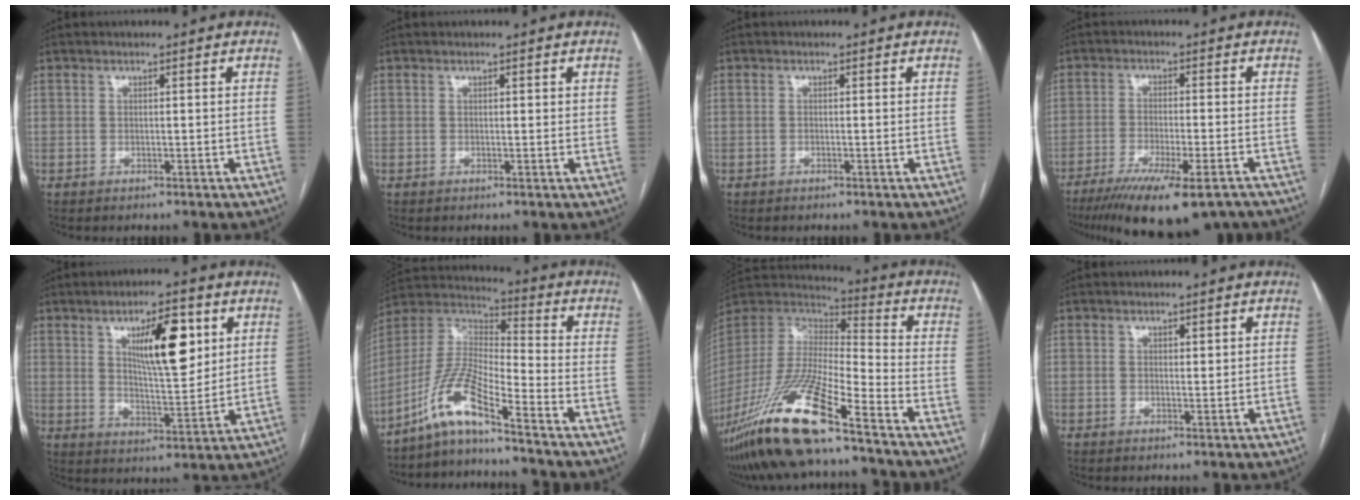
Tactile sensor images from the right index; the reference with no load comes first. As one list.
[{"total": 1.0, "force": [0.5, 0.4, 0.7], "torque": [-0.008, -0.001, 0.005]}, {"total": 0.0}, {"total": 16.9, "force": [-12.8, 3.0, 10.7], "torque": [-0.142, -0.032, -0.193]}, {"total": 11.2, "force": [4.4, 3.0, 9.9], "torque": [-0.161, 0.001, 0.076]}, {"total": 10.1, "force": [-7.6, 0.0, 6.7], "torque": [-0.150, 0.009, -0.149]}, {"total": 21.8, "force": [-14.9, 2.1, 15.8], "torque": [-0.355, -0.048, -0.285]}, {"total": 1.0, "force": [0.5, 0.4, 0.7], "torque": [-0.010, -0.002, 0.008]}]